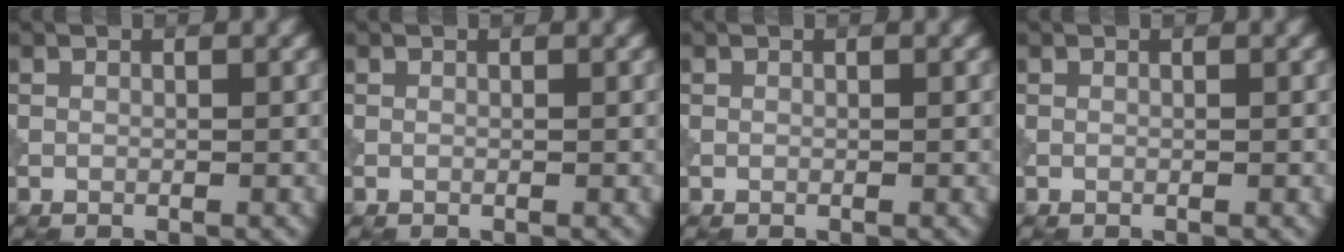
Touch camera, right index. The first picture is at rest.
{"total": 0.0}
{"total": 0.0}
{"total": 0.0}